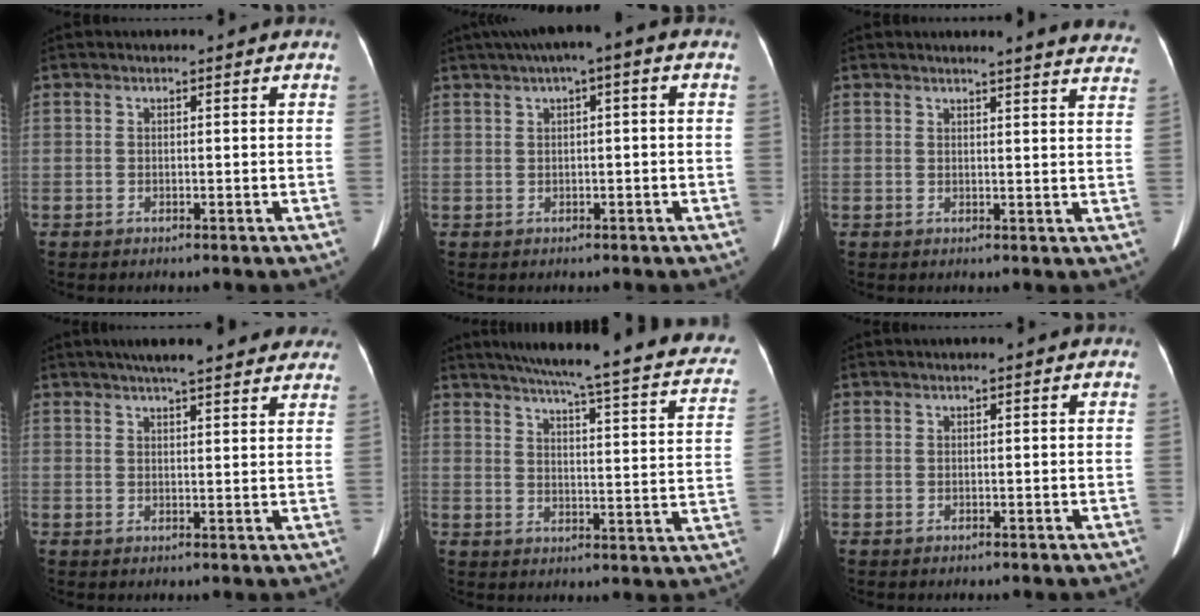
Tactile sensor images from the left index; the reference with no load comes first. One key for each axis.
{"total": 5.1, "fx": 1.8, "fy": 0.7, "fz": 4.7, "tx": -0.079, "ty": 0.029, "tz": 0.026}
{"total": 12.8, "fx": 12.1, "fy": 0.8, "fz": 4.3, "tx": -0.028, "ty": -0.038, "tz": 0.111}
{"total": 15.8, "fx": 13.4, "fy": 2.7, "fz": 7.8, "tx": -0.096, "ty": 0.032, "tz": 0.161}
{"total": 28.0, "fx": 23.6, "fy": 3.0, "fz": 14.8, "tx": -0.199, "ty": -0.039, "tz": 0.271}
{"total": 0.7, "fx": 0.5, "fy": -0.1, "fz": 0.4, "tx": -0.007, "ty": 0.009, "tz": 0.010}